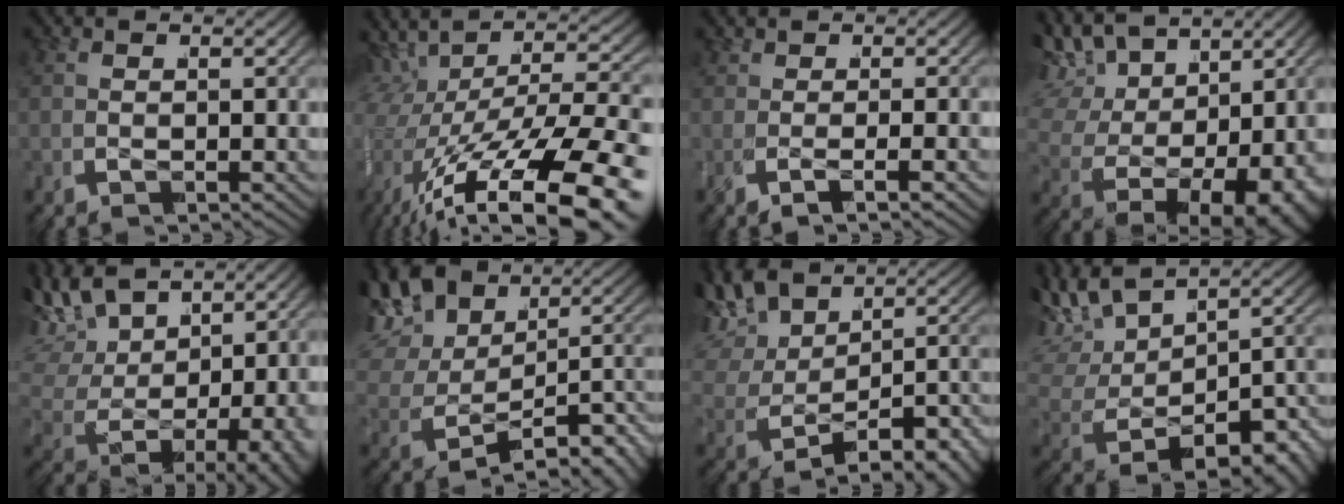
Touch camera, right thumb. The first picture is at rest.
{"total": 13.1, "force": [-3.8, 7.5, 10.1], "torque": [-0.195, -0.041, -0.037]}
{"total": 1.8, "force": [-0.4, 0.7, 1.6], "torque": [-0.030, -0.008, -0.008]}
{"total": 12.7, "force": [1.0, 8.8, 9.0], "torque": [-0.185, -0.019, 0.021]}
{"total": 10.2, "force": [1.3, 7.0, 7.4], "torque": [-0.178, -0.029, 0.036]}
{"total": 10.2, "force": [-1.5, 7.6, 6.7], "torque": [-0.129, -0.007, -0.023]}
{"total": 8.4, "force": [-0.6, 6.1, 5.9], "torque": [-0.118, -0.018, 0.000]}
{"total": 9.6, "force": [-0.3, 6.5, 7.0], "torque": [-0.169, -0.025, 0.012]}